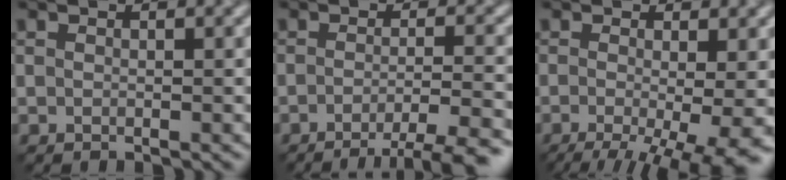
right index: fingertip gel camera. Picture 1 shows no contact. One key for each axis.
{"total": 5.9, "fx": -3.8, "fy": 1.1, "fz": 4.4, "tx": -0.056, "ty": 0.000, "tz": -0.053}
{"total": 11.6, "fx": -3.4, "fy": 4.4, "fz": 10.2, "tx": -0.139, "ty": -0.028, "tz": -0.036}